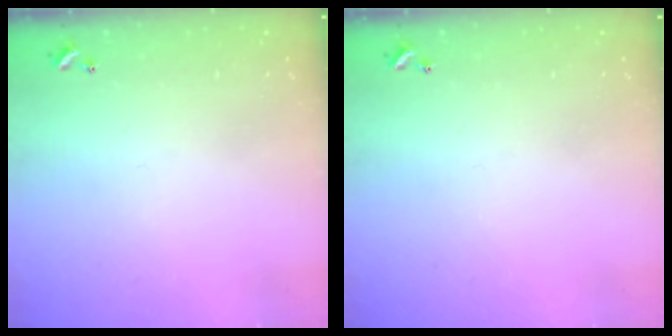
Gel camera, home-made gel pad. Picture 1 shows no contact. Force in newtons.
{"total": 0.0}